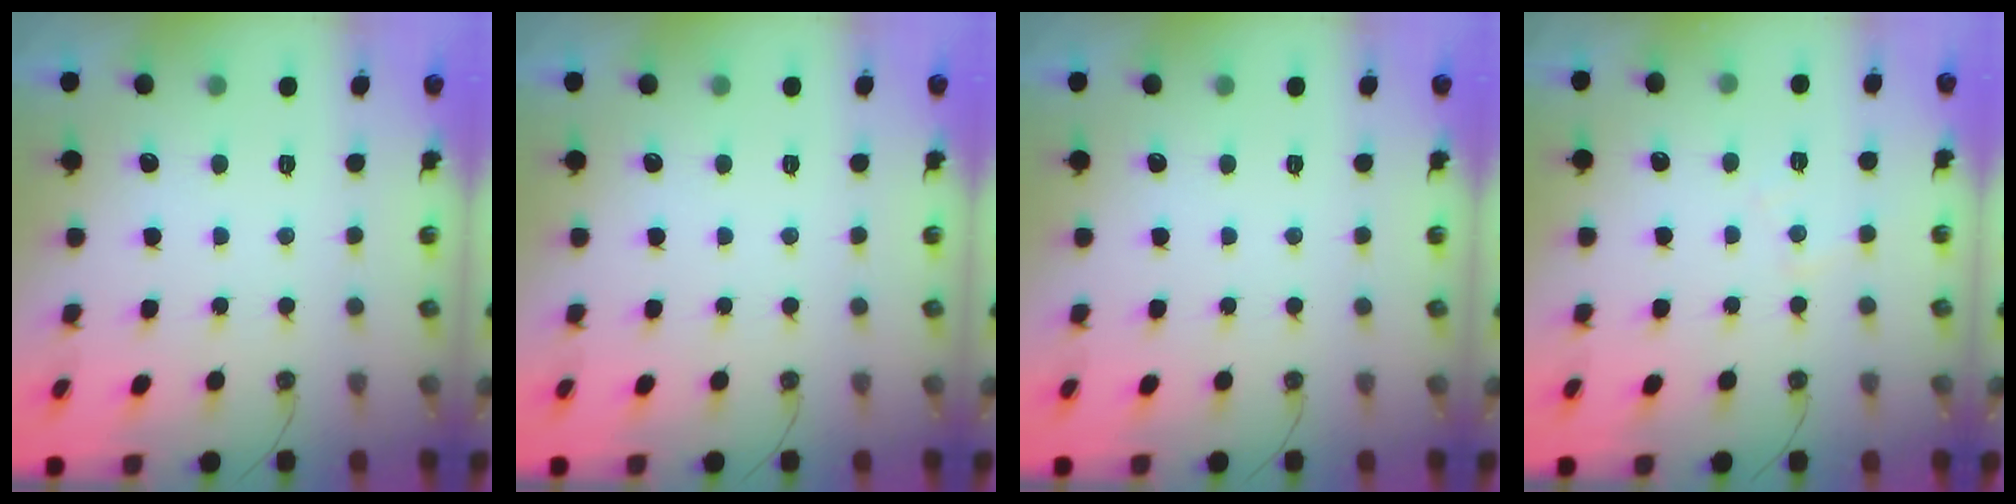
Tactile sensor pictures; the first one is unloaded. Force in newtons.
{"total": 0.0}
{"total": 0.0}
{"total": 5.6, "press": 5.5, "slide": 0.8}